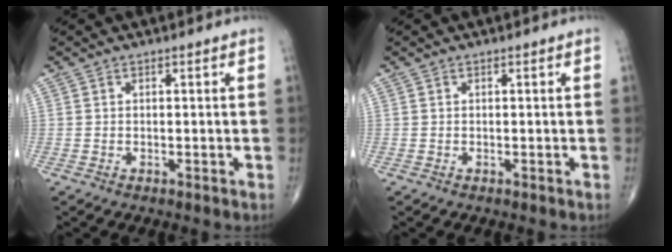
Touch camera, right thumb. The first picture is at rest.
{"total": 0.0}